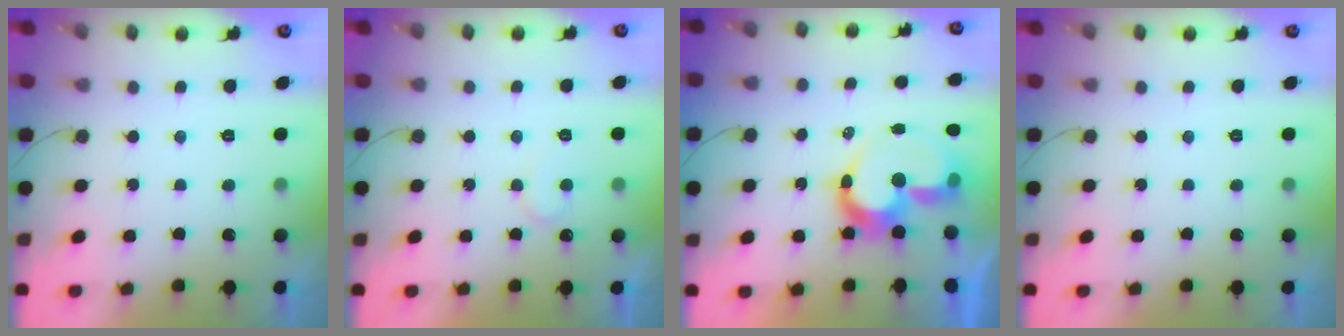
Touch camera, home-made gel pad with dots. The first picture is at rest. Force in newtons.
{"total": 6.3, "press": 6.3, "slide": 0.4}
{"total": 13.2, "press": 13.1, "slide": 1.5}
{"total": 0.0}